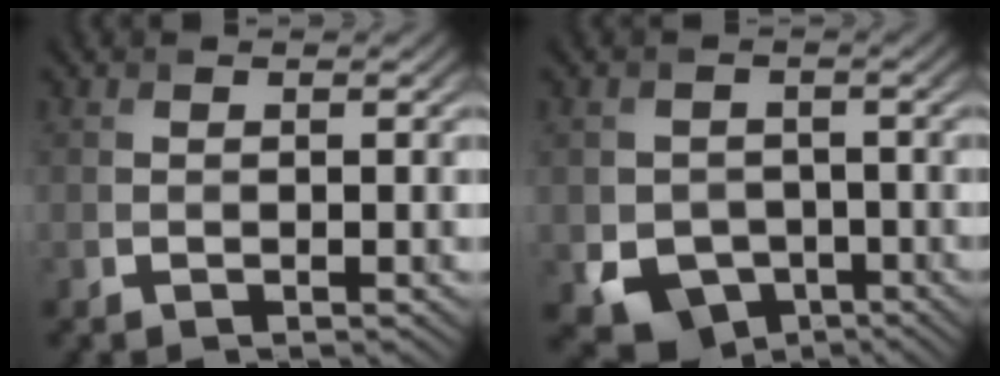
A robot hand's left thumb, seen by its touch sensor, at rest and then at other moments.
{"total": 6.4, "force": [-2.6, 5.3, 2.5], "torque": [-0.046, -0.020, -0.049]}